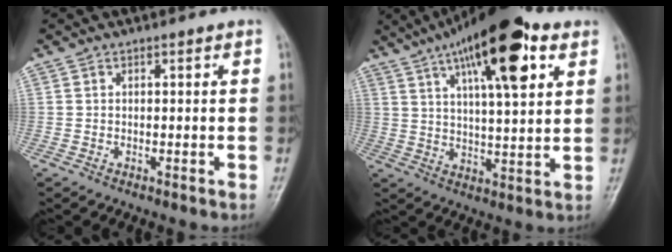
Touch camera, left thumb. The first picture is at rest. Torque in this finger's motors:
{"motor_torque": [2.43, 2.05, 1.88, -0.90, 0.32]}